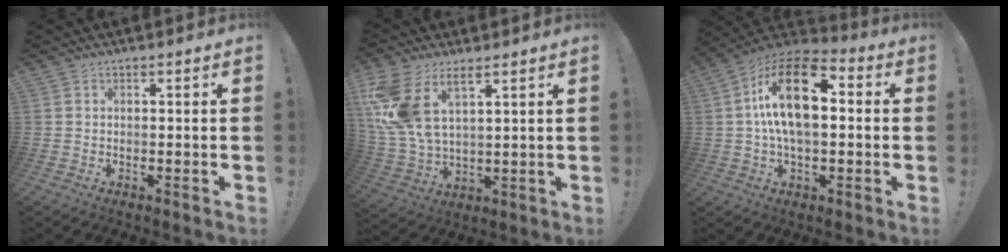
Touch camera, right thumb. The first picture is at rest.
{"total": 12.9, "force": [7.0, 6.3, 8.9], "torque": [-0.199, -0.032, 0.134]}
{"total": 19.1, "force": [2.1, 10.3, 15.9], "torque": [-0.275, 0.007, 0.028]}